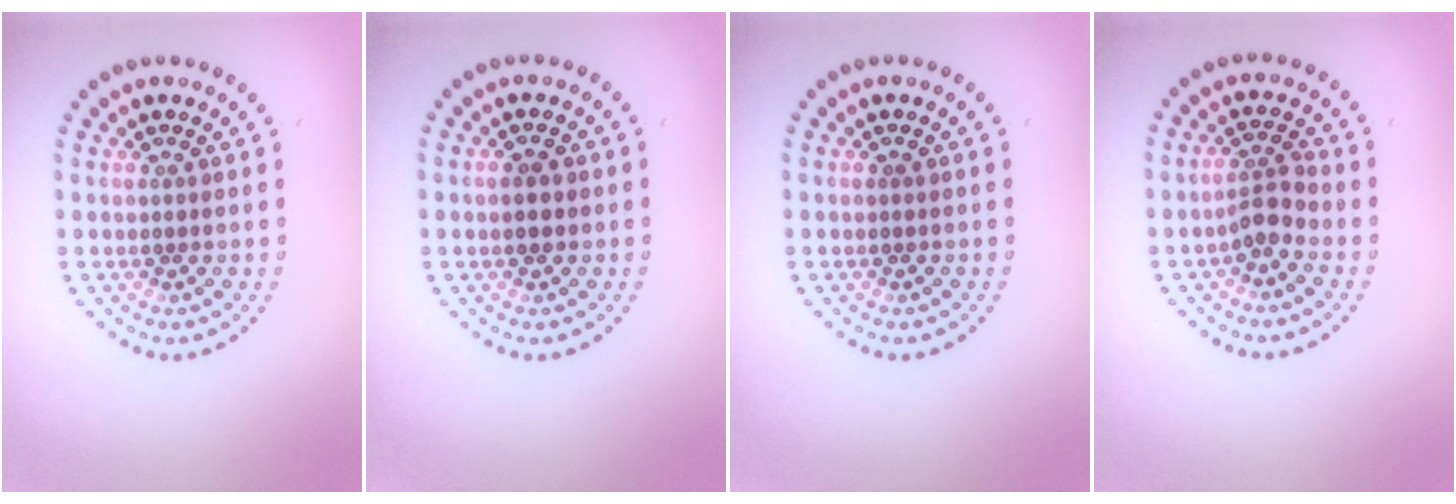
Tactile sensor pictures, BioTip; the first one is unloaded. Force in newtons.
{"total": 2.2, "press": 2.2, "slide": 0.2}
{"total": 0.0}
{"total": 2.3, "press": 1.8, "slide": 1.3}